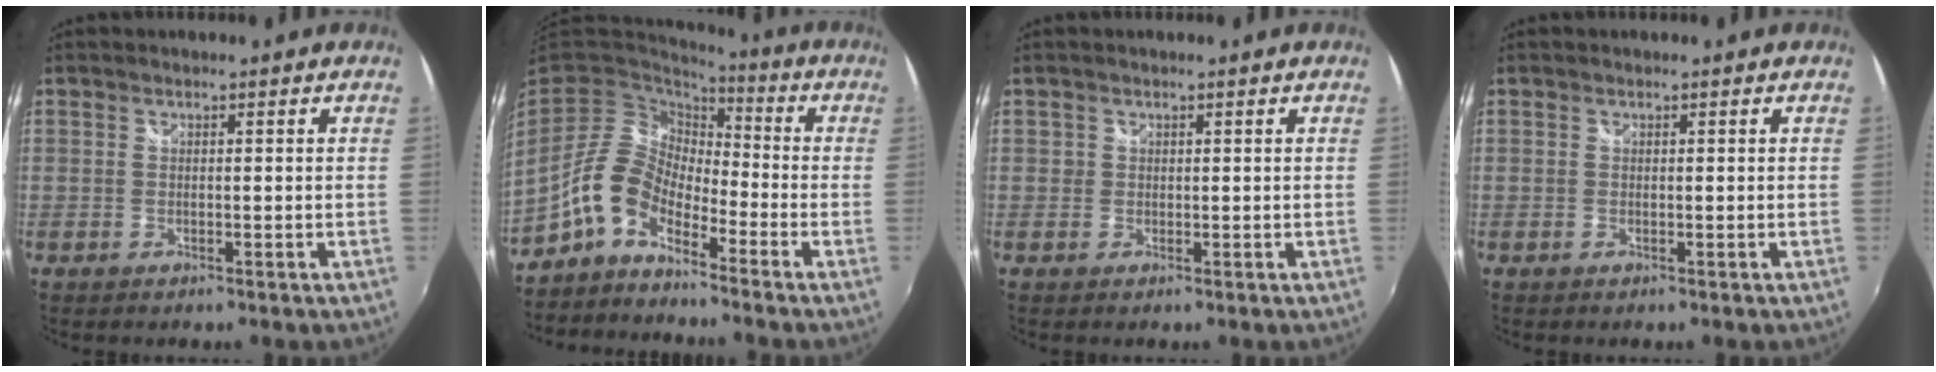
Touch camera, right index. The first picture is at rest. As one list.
[{"total": 9.5, "force": [-6.1, 4.6, 5.7], "torque": [-0.112, 0.020, -0.131]}, {"total": 0.9, "force": [0.1, 0.9, 0.1], "torque": [0.000, 0.000, -0.002]}, {"total": 0.0}]